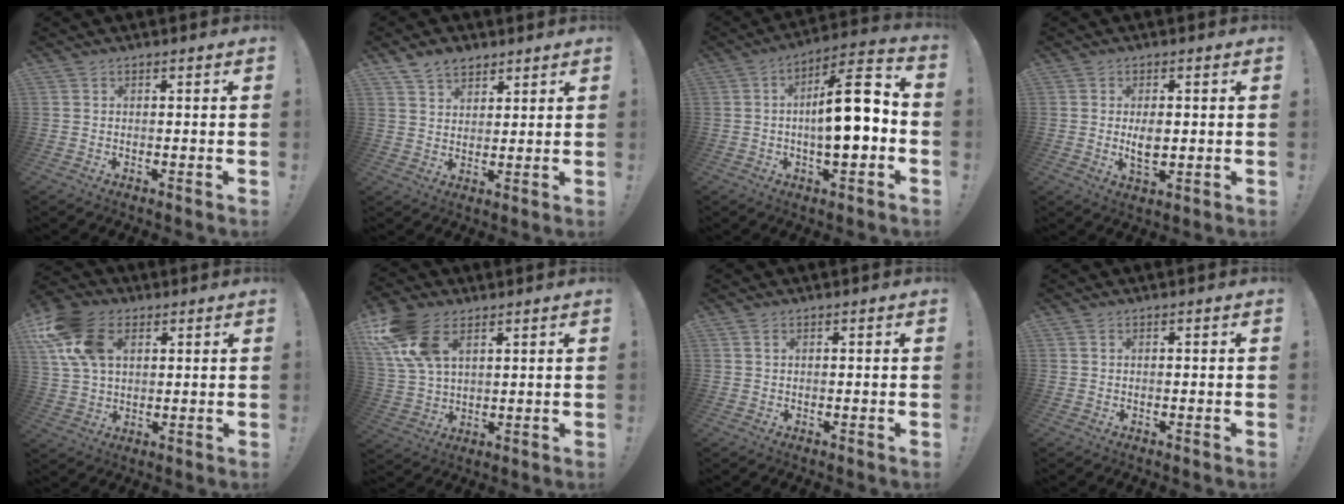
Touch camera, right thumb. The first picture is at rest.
{"total": 6.8, "force": [5.1, 4.1, 2.1], "torque": [-0.036, -0.024, 0.097]}
{"total": 15.0, "force": [-1.0, 4.5, 14.3], "torque": [-0.217, 0.000, -0.025]}
{"total": 5.1, "force": [0.4, 2.9, 4.2], "torque": [-0.060, -0.010, 0.000]}
{"total": 16.4, "force": [6.3, 10.9, 10.5], "torque": [-0.209, -0.012, 0.122]}
{"total": 15.1, "force": [7.5, 8.9, 9.6], "torque": [-0.199, -0.019, 0.144]}
{"total": 1.4, "force": [0.8, 0.6, 1.0], "torque": [-0.016, -0.001, 0.013]}
{"total": 0.7, "force": [0.5, 0.3, 0.4], "torque": [-0.012, 0.003, 0.009]}